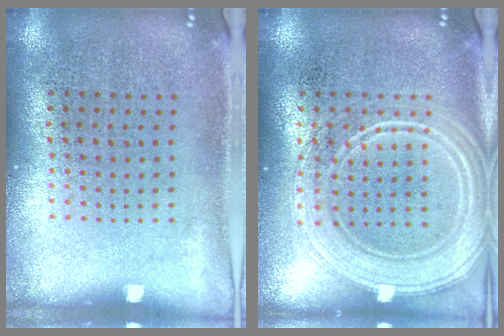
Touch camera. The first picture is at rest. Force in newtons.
{"total": 3.8, "press": 3.8, "slide": 0.6}